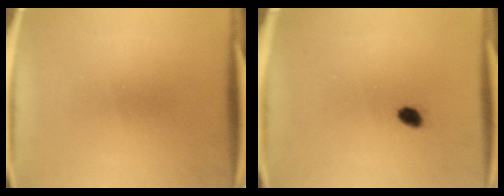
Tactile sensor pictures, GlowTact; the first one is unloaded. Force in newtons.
{"total": 2.0}